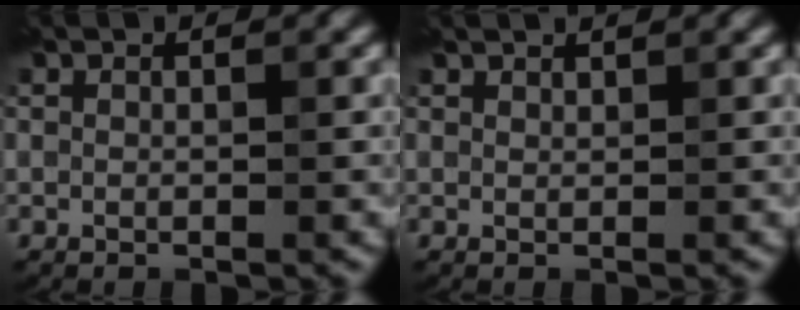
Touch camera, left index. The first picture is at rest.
{"total": 1.3, "force": [1.0, -0.5, -0.6], "torque": [0.011, 0.007, 0.020]}